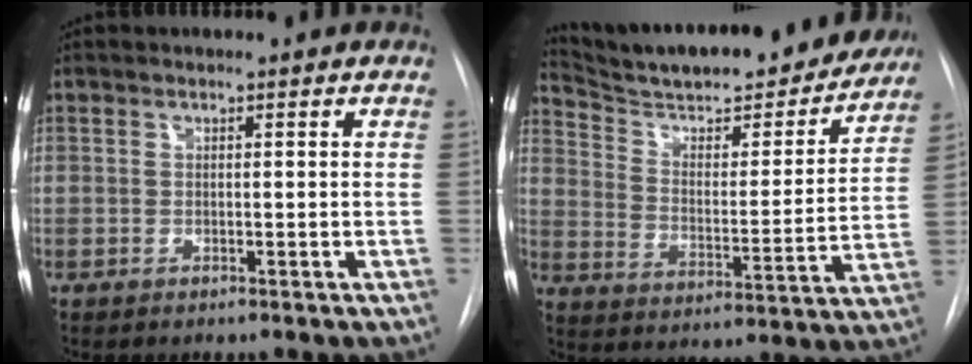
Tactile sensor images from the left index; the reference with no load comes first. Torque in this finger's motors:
{"motor_torque": [-0.30, -1.19, 0.24, 0.06]}